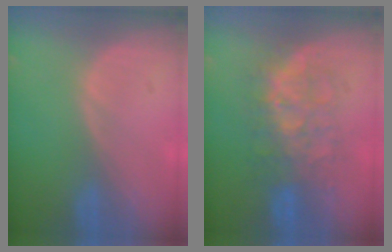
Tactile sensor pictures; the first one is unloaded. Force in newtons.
{"total": 8.0, "press": 8.0, "slide": 0.6}